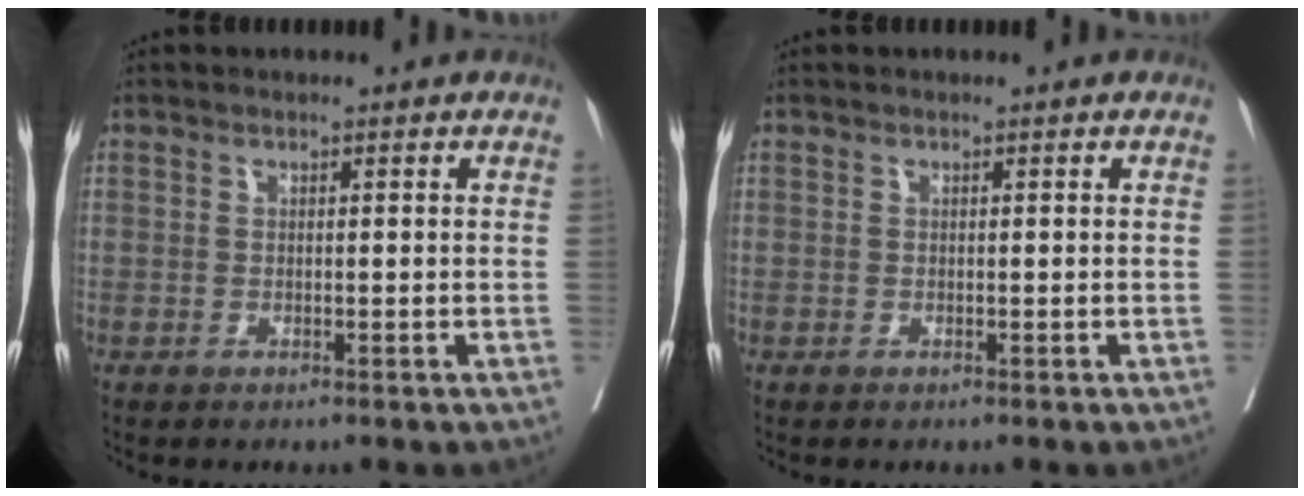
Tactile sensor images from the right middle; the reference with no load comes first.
{"total": 0.0}